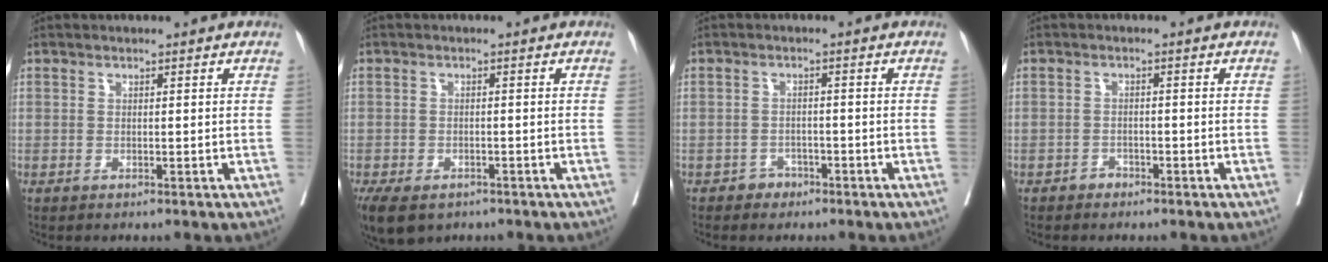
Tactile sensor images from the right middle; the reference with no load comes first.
{"total": 8.5, "force": [-5.5, 5.0, 4.2], "torque": [-0.085, -0.009, -0.080]}
{"total": 1.9, "force": [-1.4, 1.3, 0.2], "torque": [-0.002, 0.007, -0.023]}
{"total": 1.2, "force": [-1.0, 0.7, 0.1], "torque": [0.001, 0.004, -0.019]}